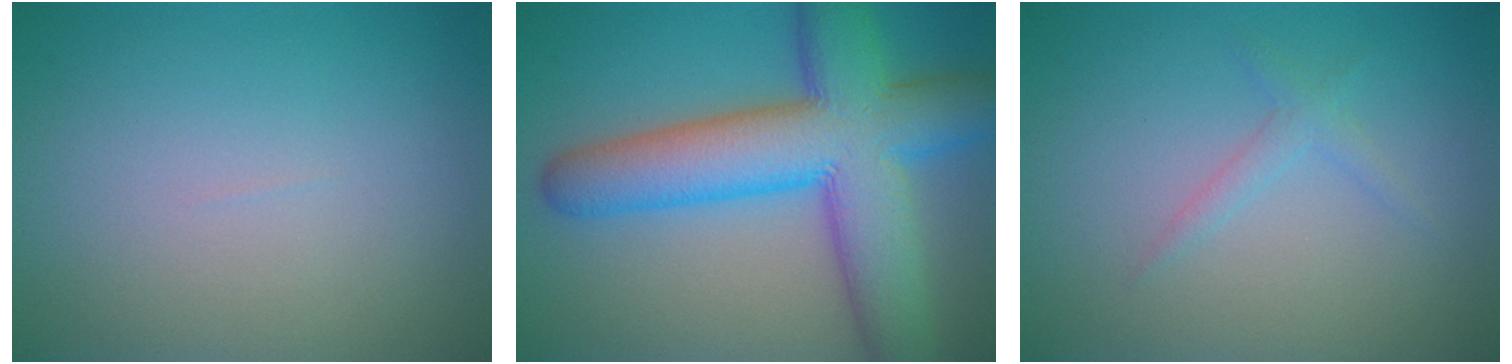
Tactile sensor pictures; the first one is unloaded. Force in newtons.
{"total": 11.6, "press": 11.6, "slide": 0.3}
{"total": 1.3, "press": 1.2, "slide": 0.1}